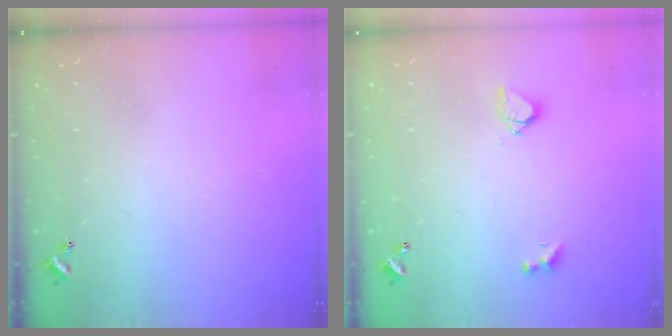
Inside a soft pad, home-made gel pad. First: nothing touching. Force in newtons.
{"total": 4.3, "press": 4.2, "slide": 0.8}